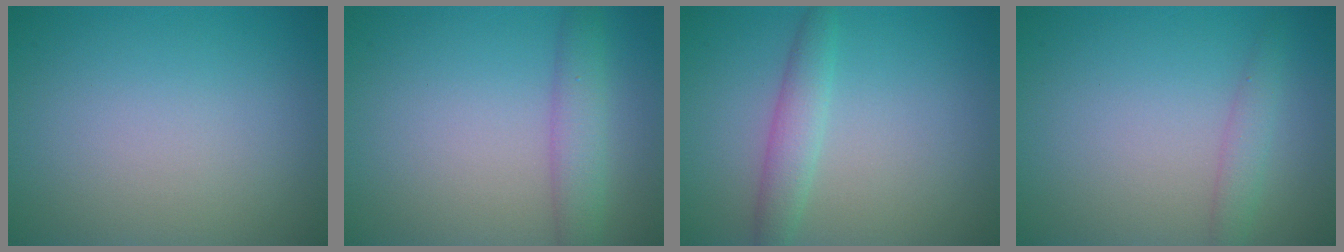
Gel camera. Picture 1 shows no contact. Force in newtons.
{"total": 3.0, "press": 3.0, "slide": 0.1}
{"total": 2.5, "press": 2.5, "slide": 0.1}
{"total": 1.7, "press": 1.7, "slide": 0.0}